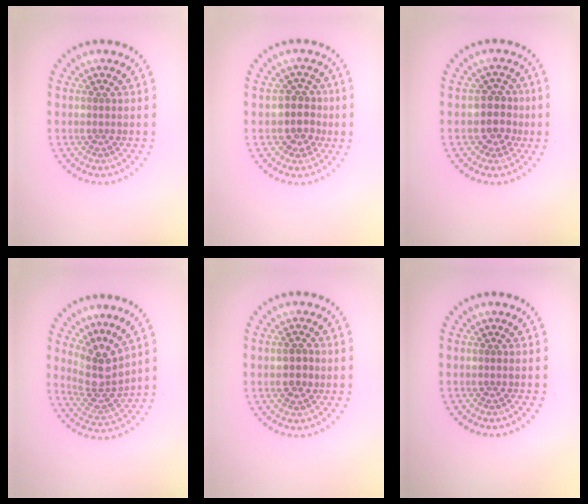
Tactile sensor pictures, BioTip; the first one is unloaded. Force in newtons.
{"total": 2.8, "press": 2.4, "slide": 1.4}
{"total": 2.7, "press": 2.3, "slide": 1.3}
{"total": 4.1, "press": 2.9, "slide": 2.9}
{"total": 2.3, "press": 2.3, "slide": 0.2}
{"total": 0.0}